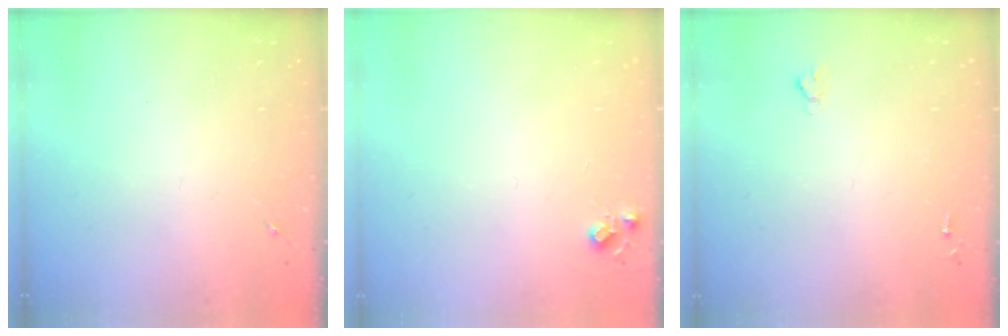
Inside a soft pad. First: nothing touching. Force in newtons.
{"total": 5.1, "press": 5.1, "slide": 0.7}
{"total": 1.6, "press": 1.6, "slide": 0.2}